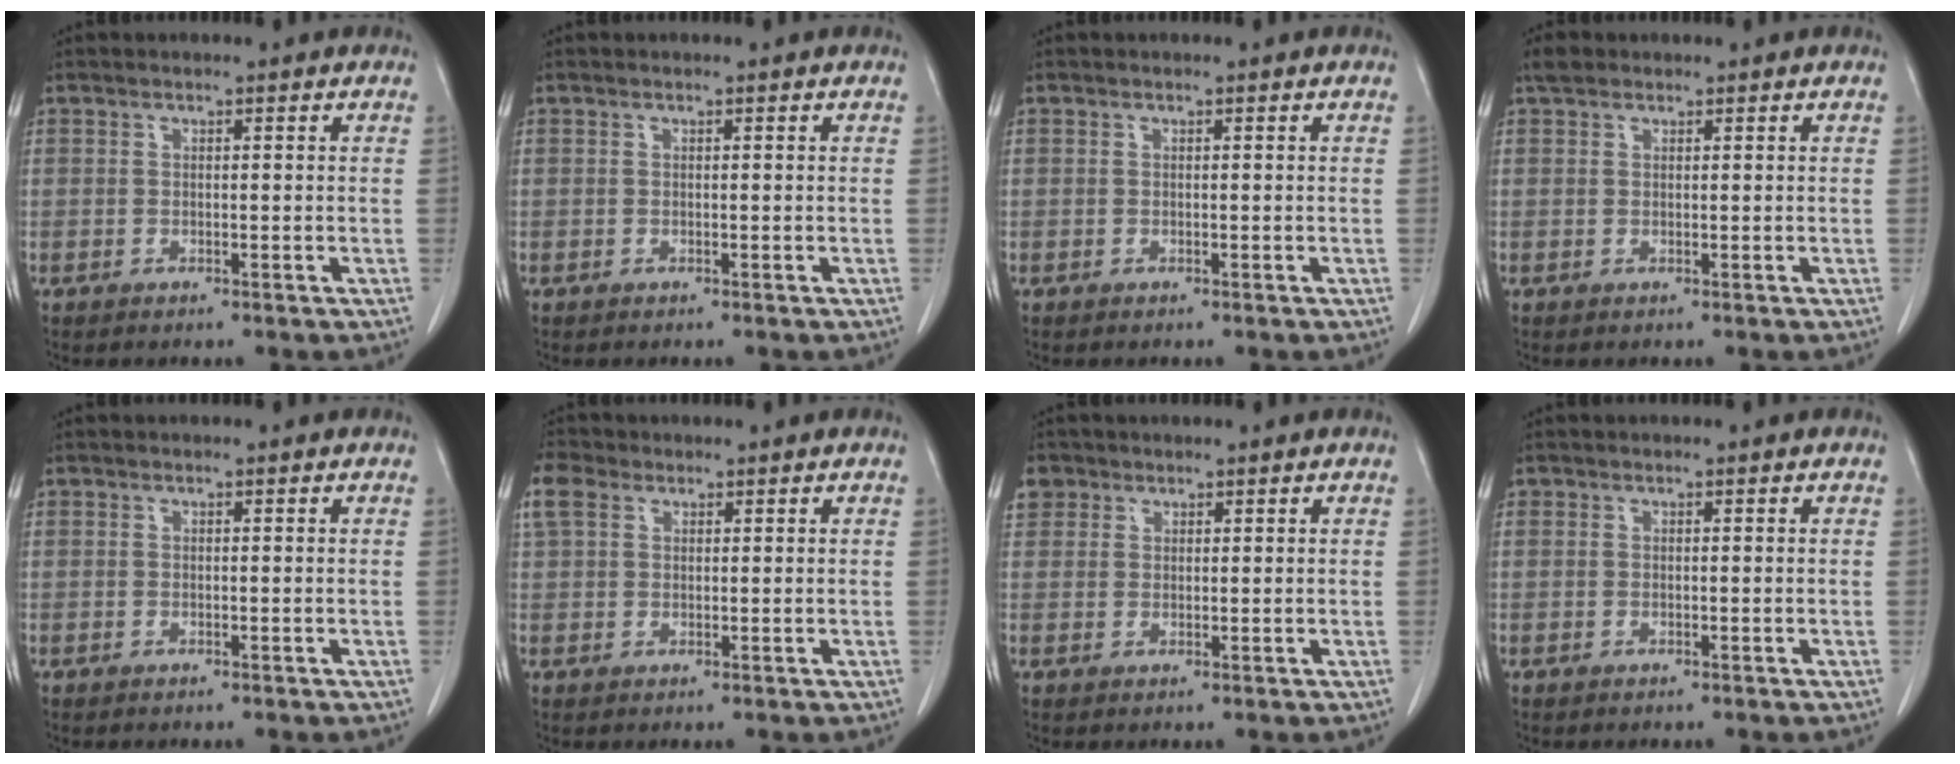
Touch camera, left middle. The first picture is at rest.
{"total": 0.0}
{"total": 0.0}
{"total": 1.6, "force": [1.2, 0.9, 0.5], "torque": [-0.012, 0.012, 0.019]}
{"total": 0.0}
{"total": 4.0, "force": [2.1, 2.7, 2.0], "torque": [-0.059, 0.019, 0.045]}
{"total": 3.5, "force": [2.0, 2.9, 0.5], "torque": [-0.006, 0.013, 0.039]}
{"total": 0.0}